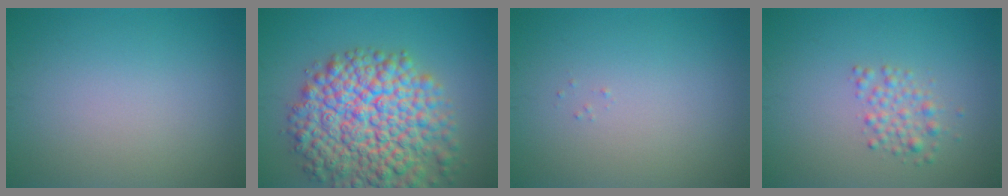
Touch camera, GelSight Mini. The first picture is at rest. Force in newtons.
{"total": 11.8, "press": 11.7, "slide": 0.6}
{"total": 0.0}
{"total": 2.0, "press": 2.0, "slide": 0.1}